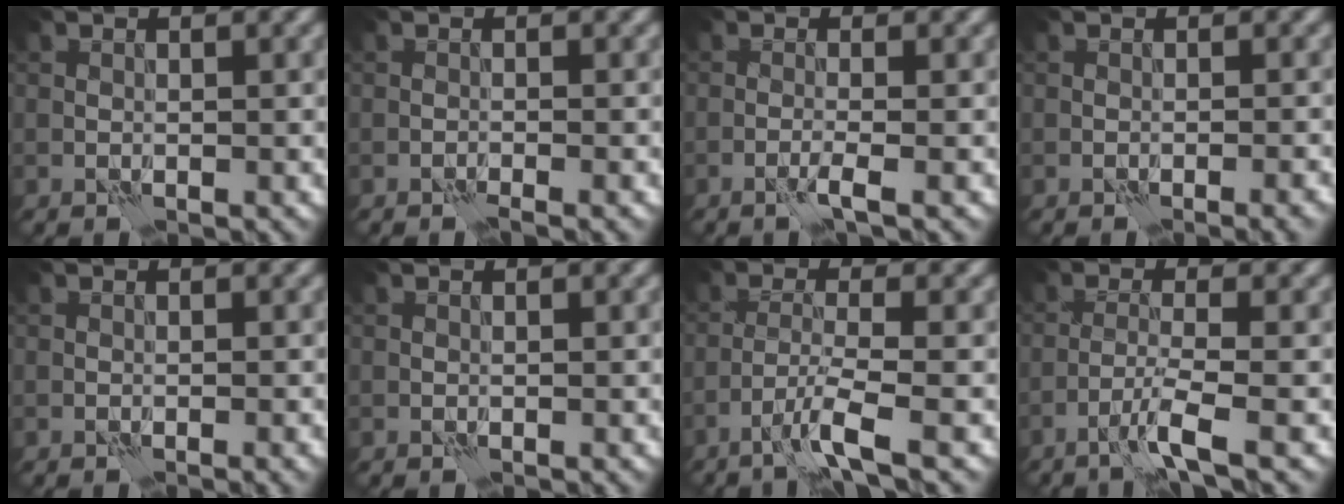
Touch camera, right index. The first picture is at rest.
{"total": 1.2, "force": [-0.9, 0.1, 0.8], "torque": [-0.010, 0.001, -0.018]}
{"total": 1.8, "force": [-0.9, 0.2, 1.6], "torque": [-0.023, 0.005, -0.025]}
{"total": 1.9, "force": [-1.2, 0.3, 1.5], "torque": [-0.018, 0.005, -0.018]}
{"total": 0.7, "force": [-0.4, 0.0, 0.6], "torque": [-0.008, -0.001, -0.007]}
{"total": 0.0}
{"total": 3.7, "force": [-2.3, 0.1, 2.9], "torque": [-0.054, 0.006, -0.060]}
{"total": 3.3, "force": [-2.0, 0.1, 2.7], "torque": [-0.049, 0.005, -0.053]}